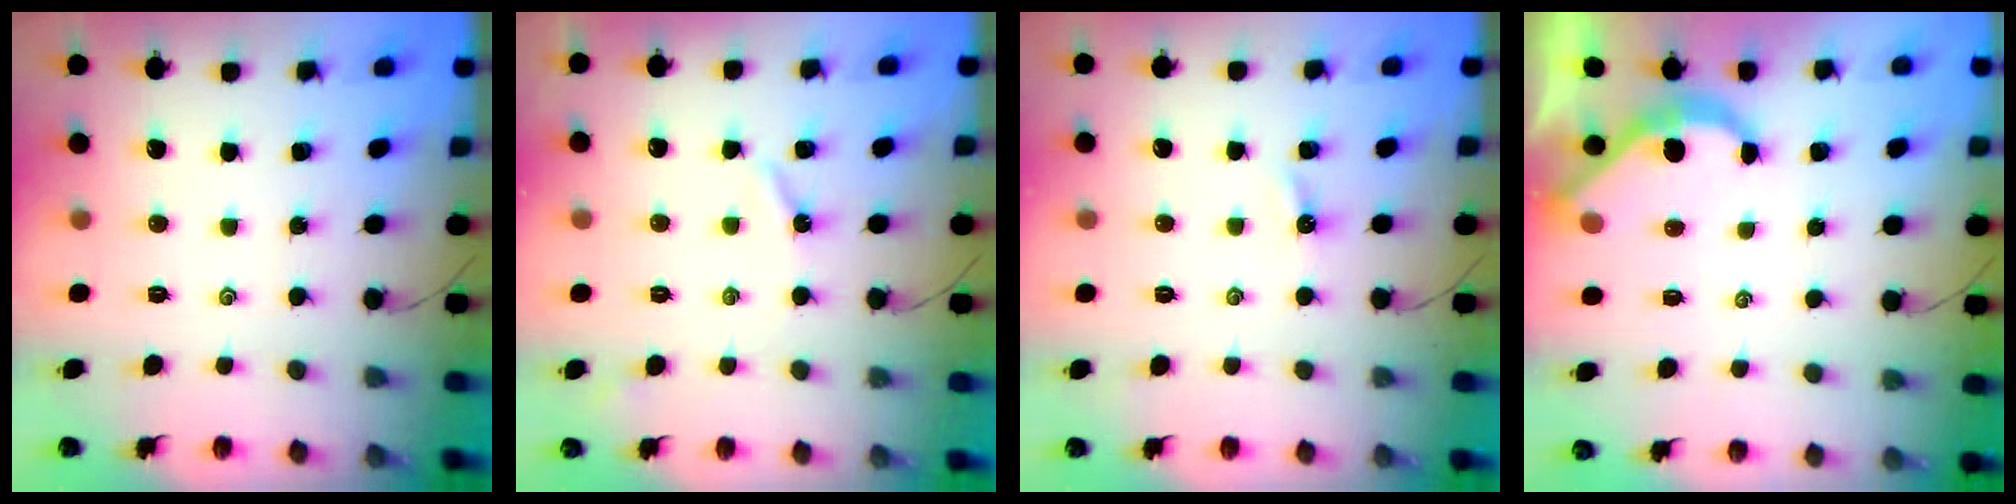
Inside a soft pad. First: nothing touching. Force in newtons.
{"total": 3.0, "press": 2.9, "slide": 0.6}
{"total": 2.4, "press": 2.4, "slide": 0.3}
{"total": 4.6, "press": 4.6, "slide": 0.5}